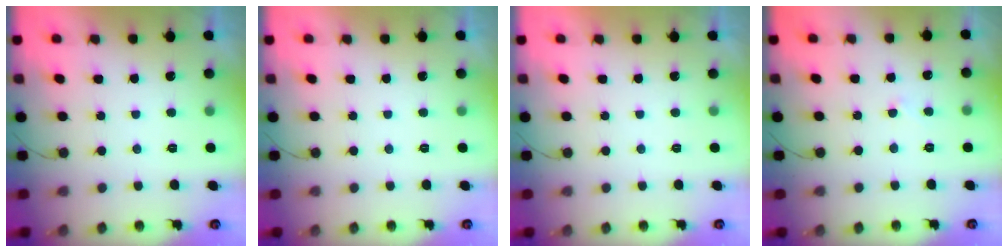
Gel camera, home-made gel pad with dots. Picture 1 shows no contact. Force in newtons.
{"total": 0.0}
{"total": 1.7, "press": 1.7, "slide": 0.1}
{"total": 2.9, "press": 2.9, "slide": 0.3}